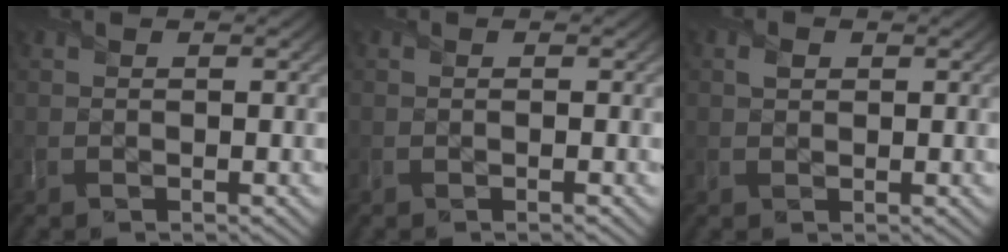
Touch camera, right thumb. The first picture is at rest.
{"total": 0.0}
{"total": 1.0, "force": [0.4, 0.9, 0.4], "torque": [-0.008, 0.000, 0.007]}